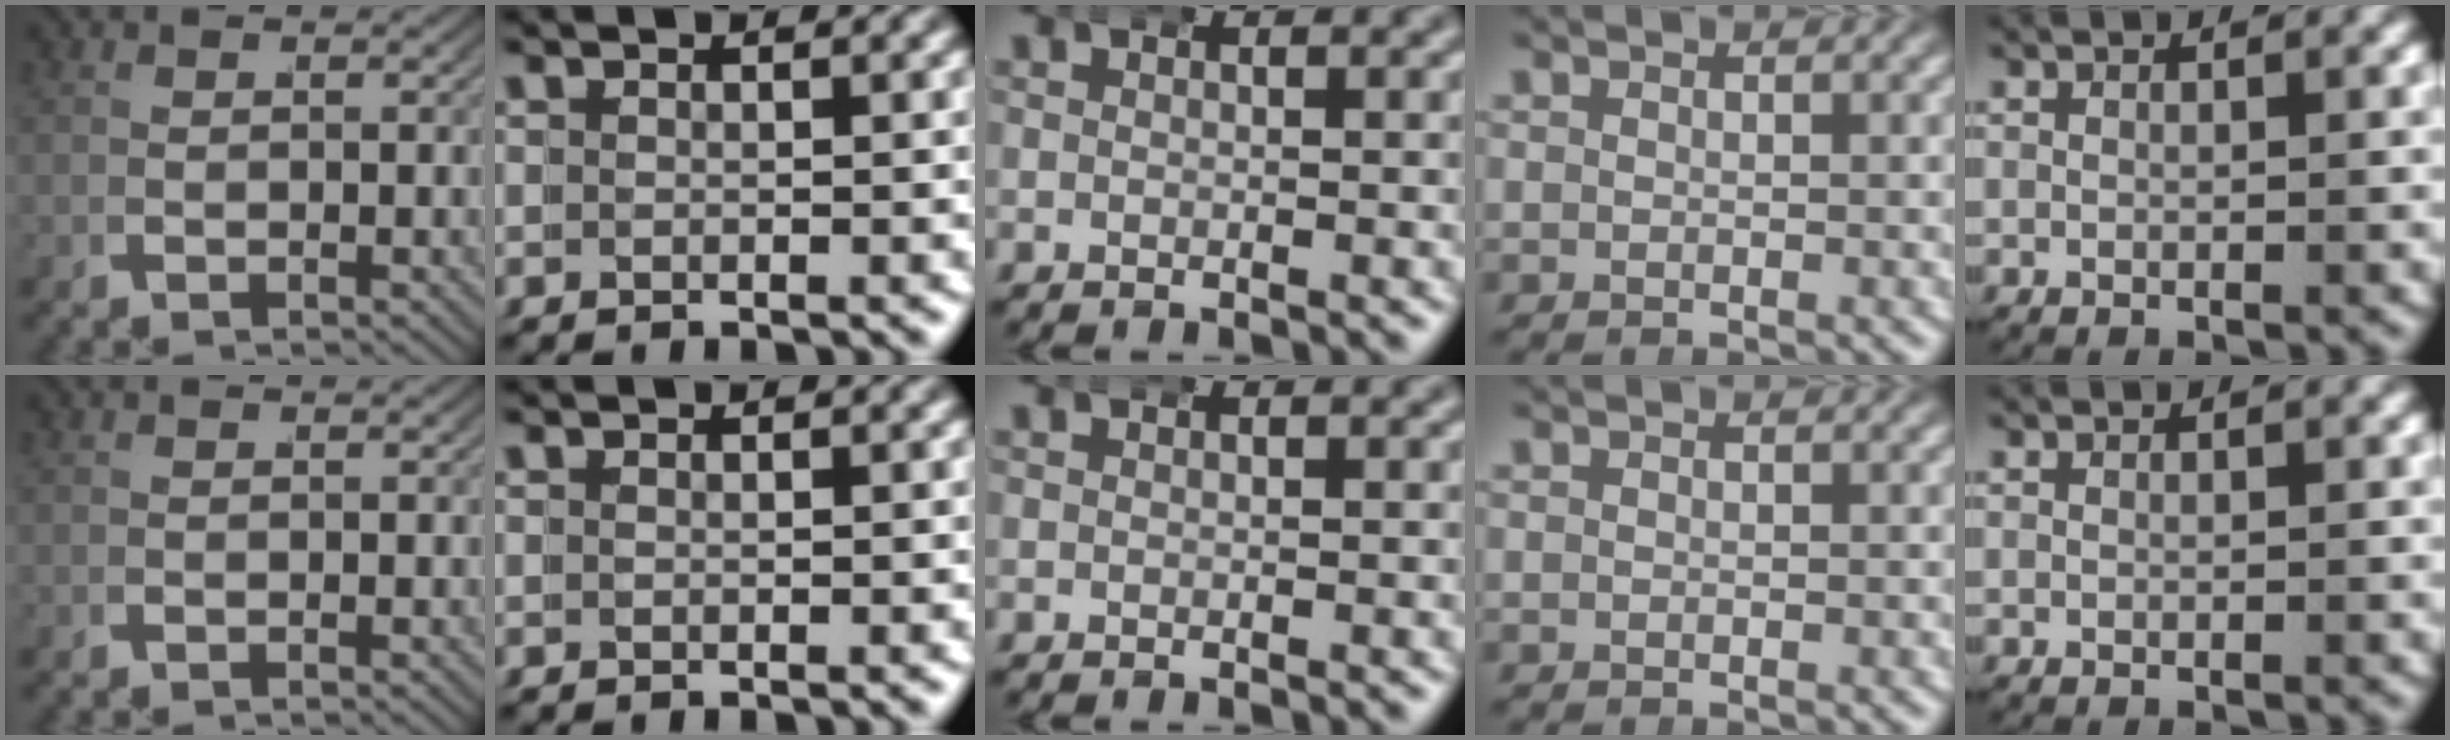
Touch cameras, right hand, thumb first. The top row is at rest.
{}